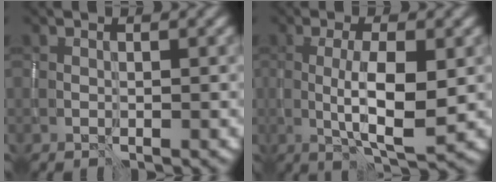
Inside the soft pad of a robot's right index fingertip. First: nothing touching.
{"total": 5.6, "force": [-0.6, 1.4, 5.4], "torque": [-0.096, -0.003, -0.006]}